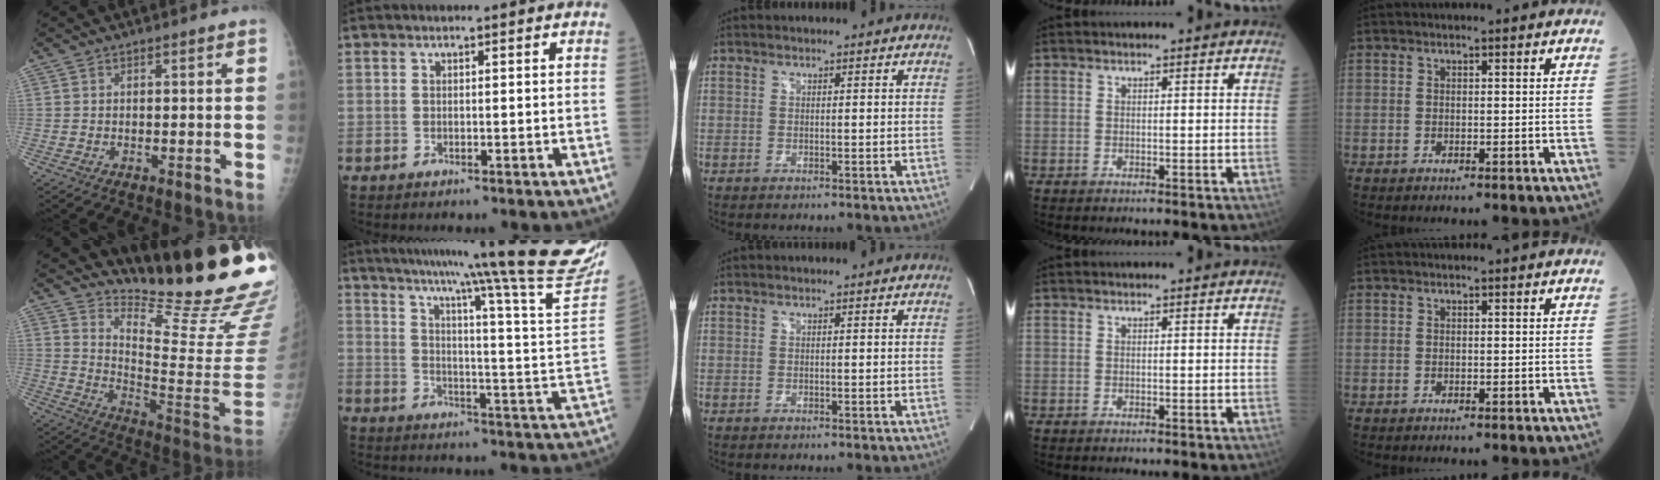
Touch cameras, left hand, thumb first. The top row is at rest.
{"thumb": {"total": 23.5, "force": [19.8, 3.2, 12.3], "torque": [-0.153, -0.184, 0.272]}, "index": {"total": 30.6, "force": [25.2, -1.9, 17.3], "torque": [-0.233, -0.083, 0.325]}}